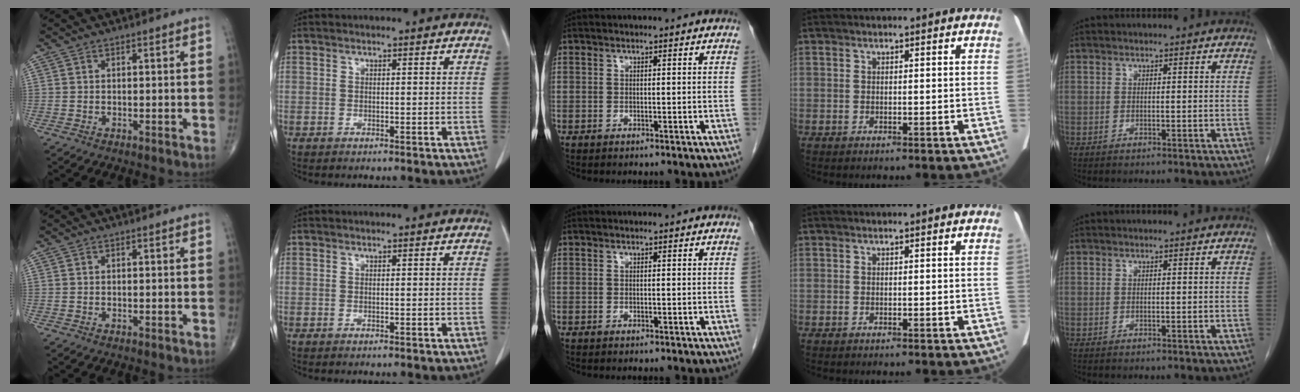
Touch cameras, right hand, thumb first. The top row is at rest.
{}